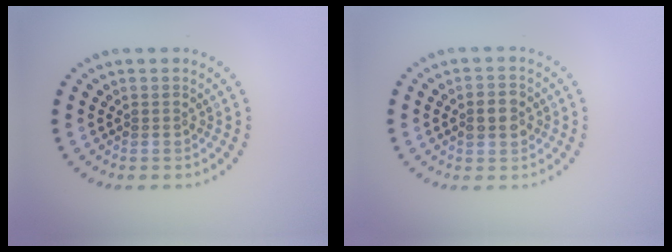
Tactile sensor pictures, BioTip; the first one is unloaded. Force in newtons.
{"total": 2.3, "press": 2.3, "slide": 0.2}